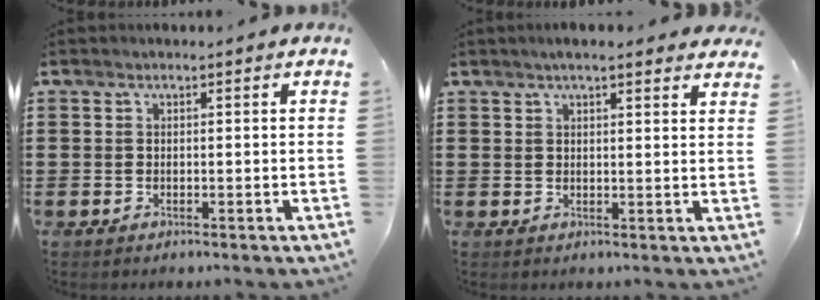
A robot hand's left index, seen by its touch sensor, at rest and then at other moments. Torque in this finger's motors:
{"motor_torque": [0.49, -0.21, 0.21, 0.07]}